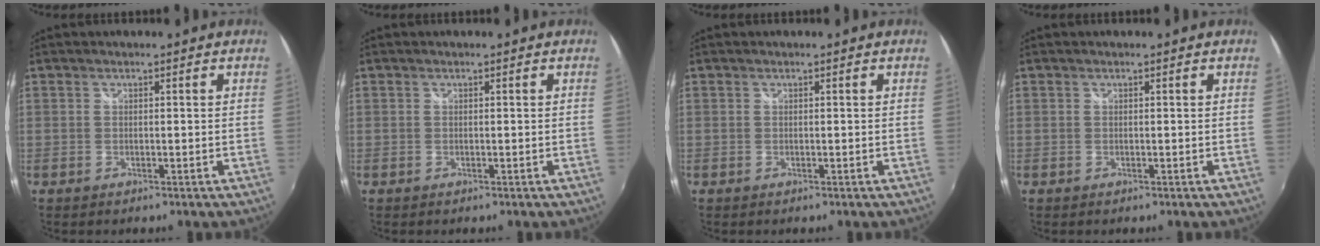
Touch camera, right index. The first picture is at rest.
{"total": 0.0}
{"total": 0.0}
{"total": 0.0}